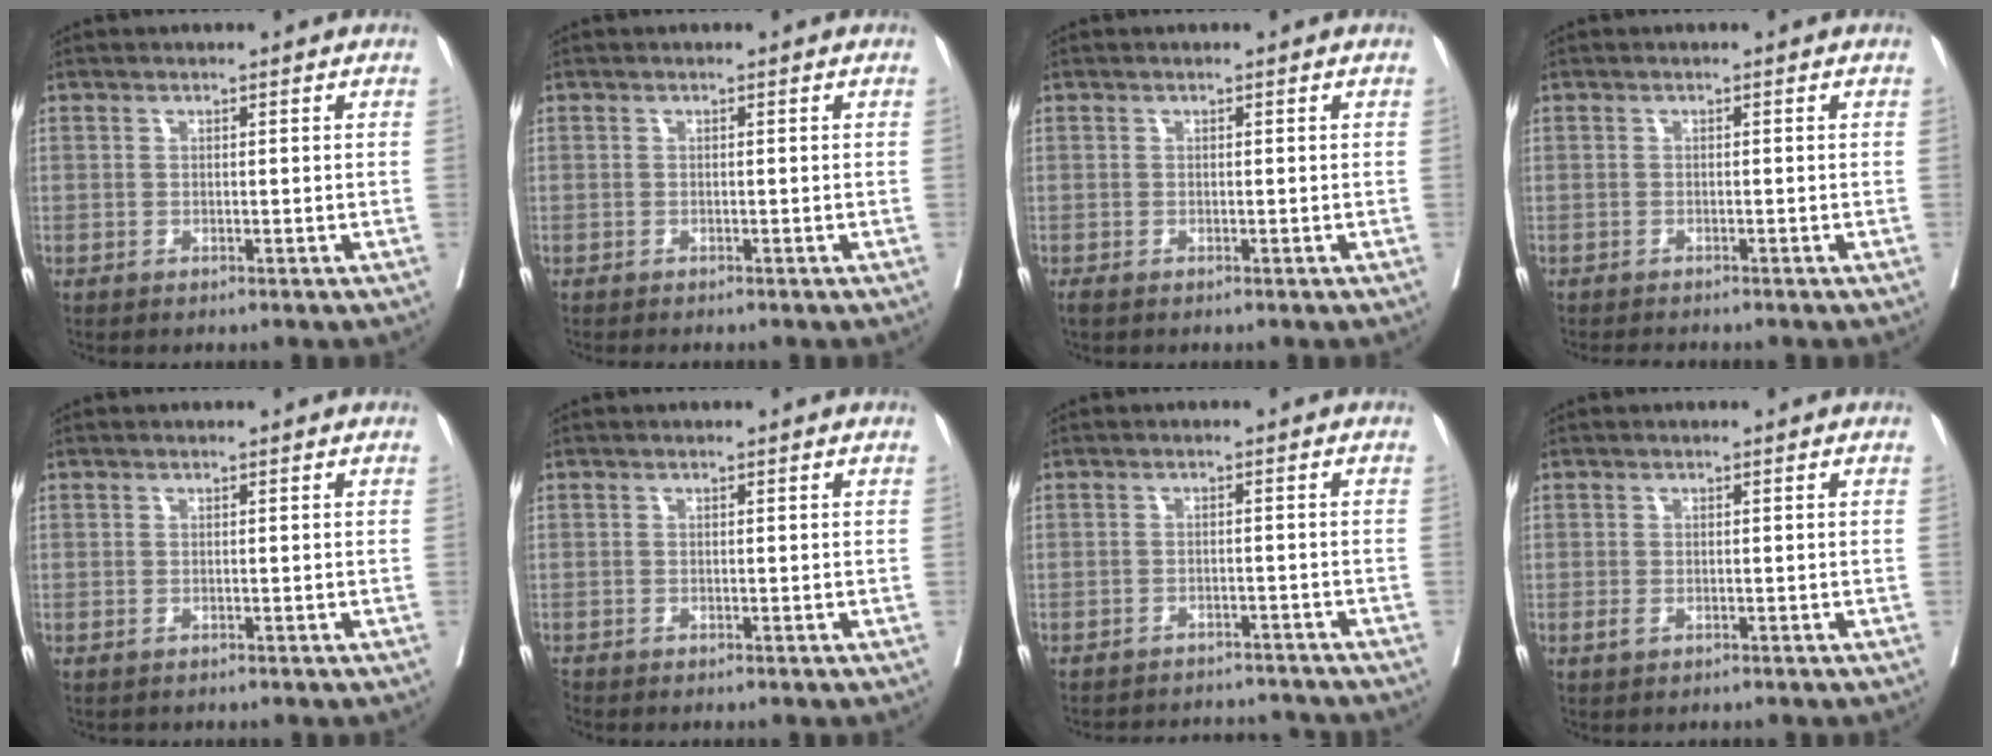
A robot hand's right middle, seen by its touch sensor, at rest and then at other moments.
{"total": 1.2, "force": [-1.1, 0.3, 0.4], "torque": [-0.008, -0.003, -0.015]}
{"total": 1.0, "force": [-0.8, 0.4, 0.5], "torque": [-0.010, -0.004, -0.013]}
{"total": 2.2, "force": [-2.1, 0.3, 0.6], "torque": [-0.008, -0.006, -0.031]}
{"total": 0.0}
{"total": 0.5, "force": [-0.5, 0.0, -0.1], "torque": [-0.003, -0.004, -0.014]}
{"total": 9.3, "force": [-9.1, 1.9, 1.2], "torque": [-0.022, 0.014, -0.111]}
{"total": 1.0, "force": [-0.4, 0.6, 0.7], "torque": [-0.016, -0.001, -0.005]}